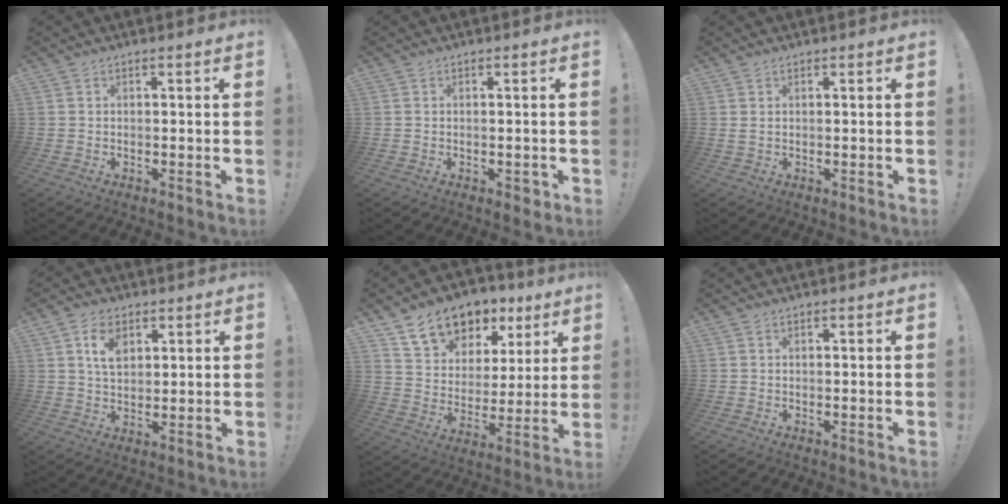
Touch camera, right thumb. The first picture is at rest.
{"total": 1.8, "force": [-0.3, 1.5, 1.1], "torque": [-0.002, -0.001, -0.007]}
{"total": 1.2, "force": [0.8, 0.6, 0.8], "torque": [-0.017, 0.002, 0.014]}
{"total": 8.1, "force": [3.8, 5.3, 4.8], "torque": [-0.074, -0.007, 0.069]}
{"total": 14.3, "force": [9.6, 9.3, 5.2], "torque": [-0.085, -0.058, 0.178]}
{"total": 0.0}